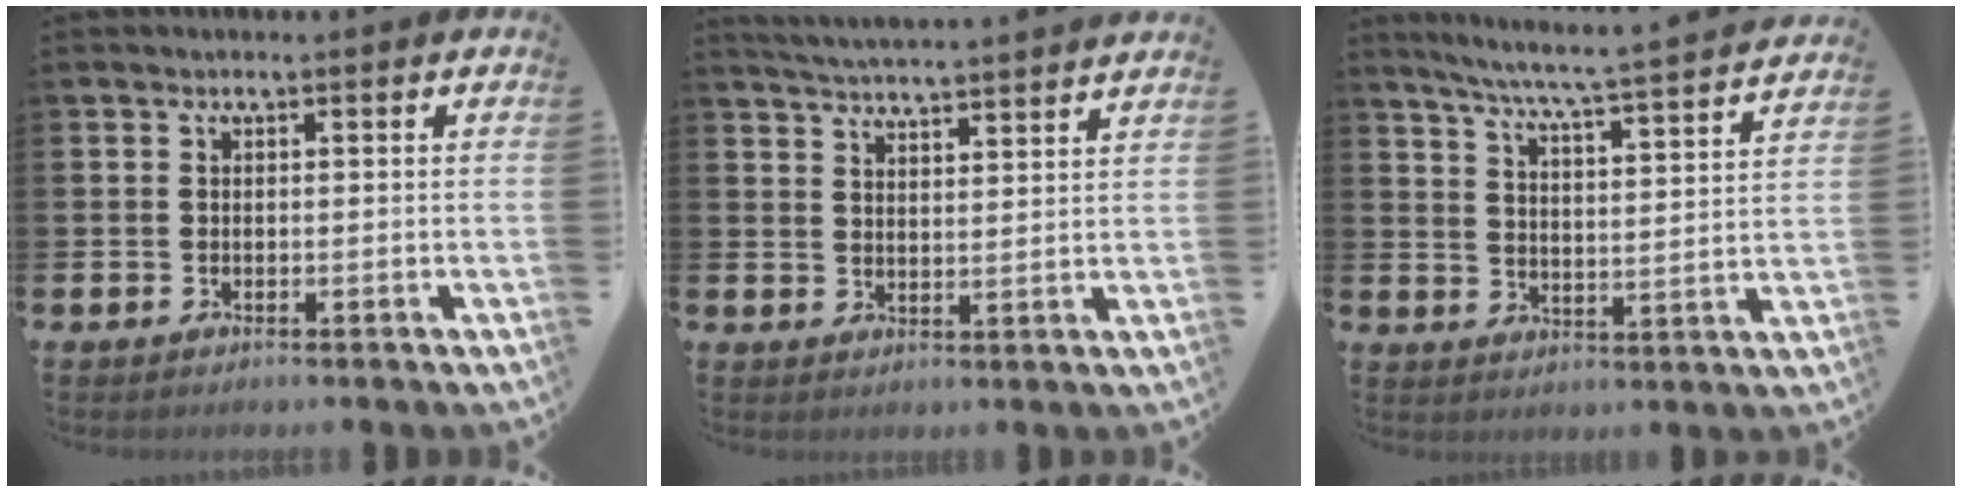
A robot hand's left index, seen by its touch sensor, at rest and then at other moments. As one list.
[{"total": 4.7, "force": [4.7, -0.6, 0.2], "torque": [-0.019, -0.033, 0.083]}, {"total": 6.4, "force": [6.0, -0.4, 2.3], "torque": [-0.066, -0.052, 0.098]}]